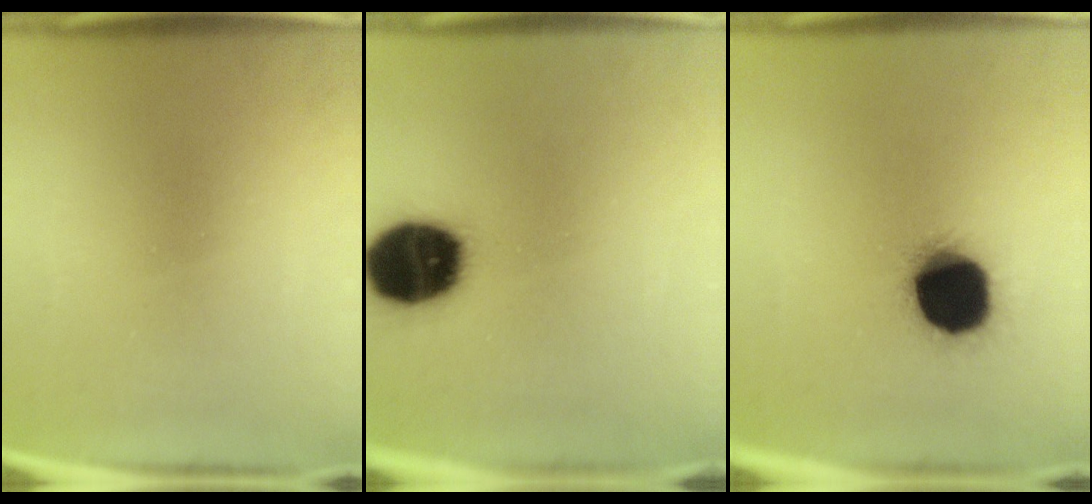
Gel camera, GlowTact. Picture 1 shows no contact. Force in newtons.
{"total": 19.5}
{"total": 19.4}